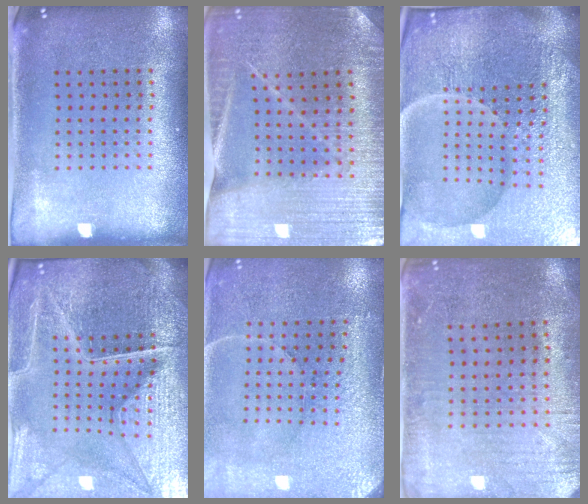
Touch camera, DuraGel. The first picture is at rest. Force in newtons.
{"total": 3.0, "press": 3.0, "slide": 0.3}
{"total": 6.5, "press": 5.8, "slide": 2.9}
{"total": 5.6, "press": 5.2, "slide": 2.0}
{"total": 3.2, "press": 3.1, "slide": 0.4}
{"total": 0.6, "press": 0.4, "slide": 0.4}